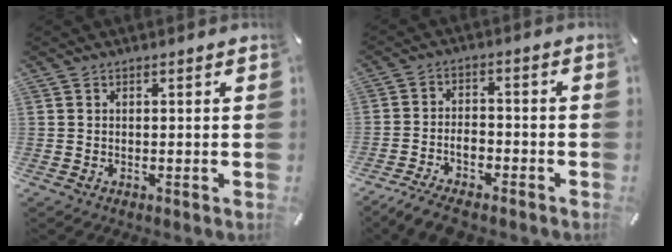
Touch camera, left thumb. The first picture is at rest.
{"total": 6.6, "force": [-4.7, 3.2, 3.3], "torque": [-0.067, 0.020, -0.090]}